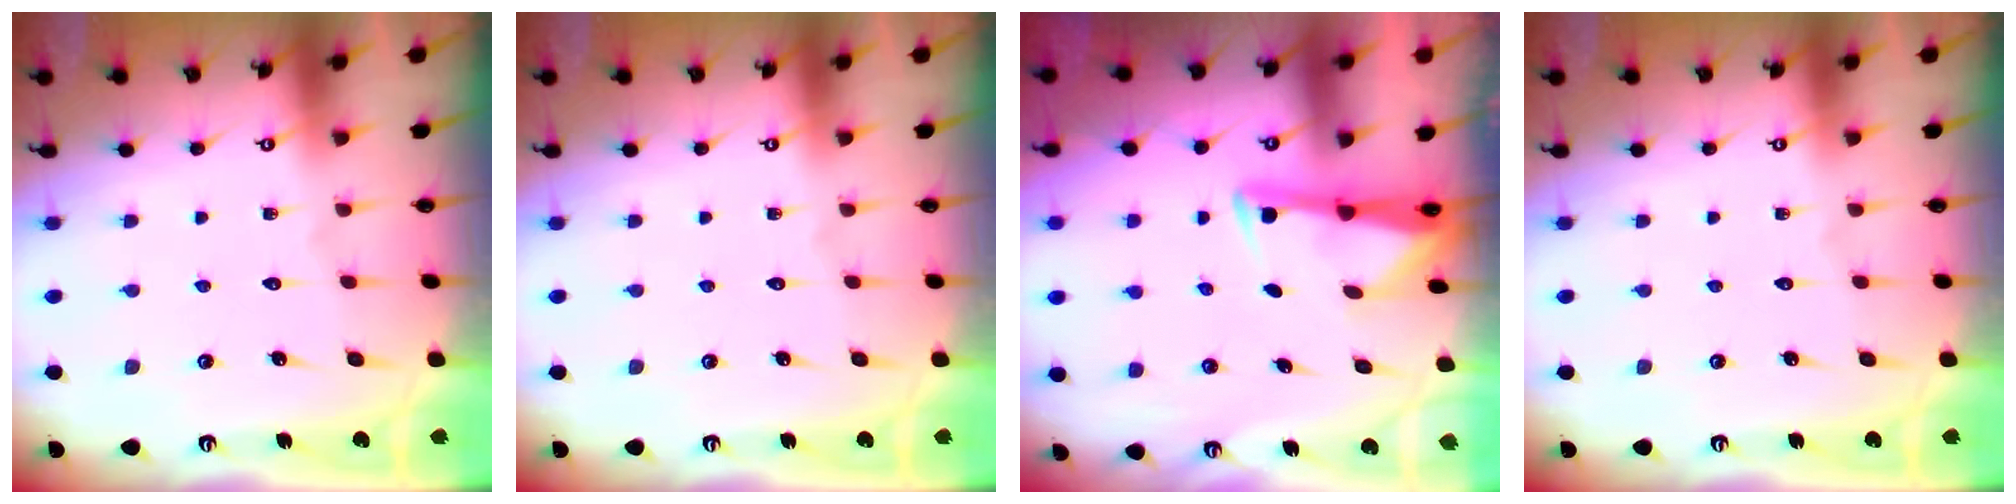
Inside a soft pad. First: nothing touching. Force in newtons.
{"total": 0.0}
{"total": 2.9, "press": 2.9, "slide": 0.4}
{"total": 0.0}